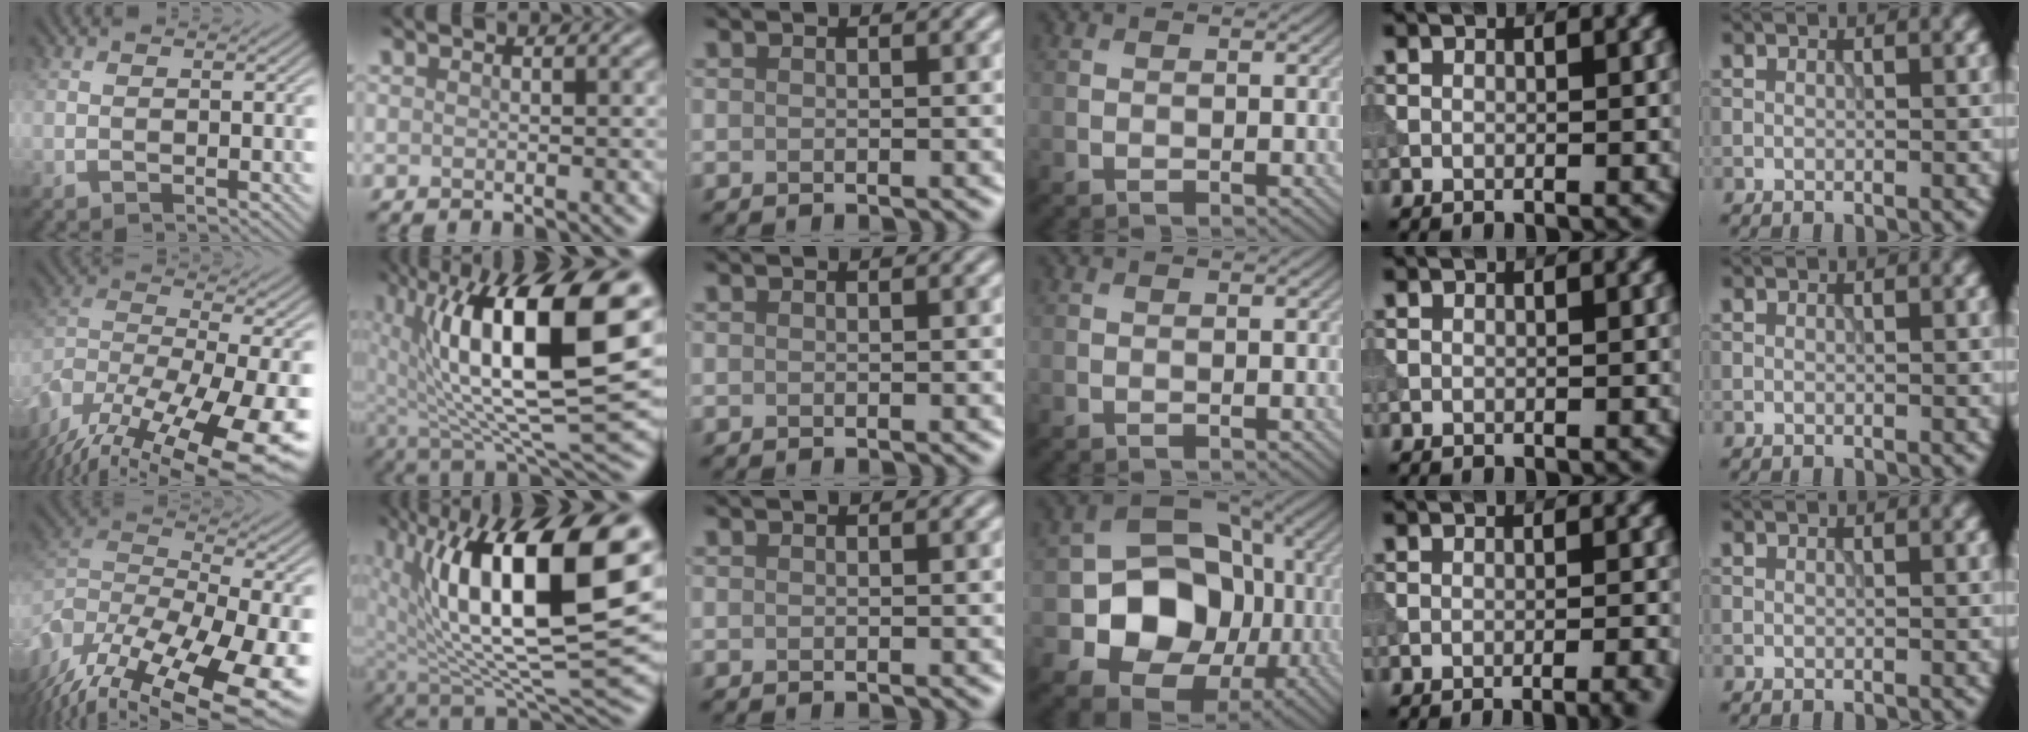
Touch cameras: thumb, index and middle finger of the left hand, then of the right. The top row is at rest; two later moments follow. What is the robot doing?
{"motion": "extract", "object": "tissue"}